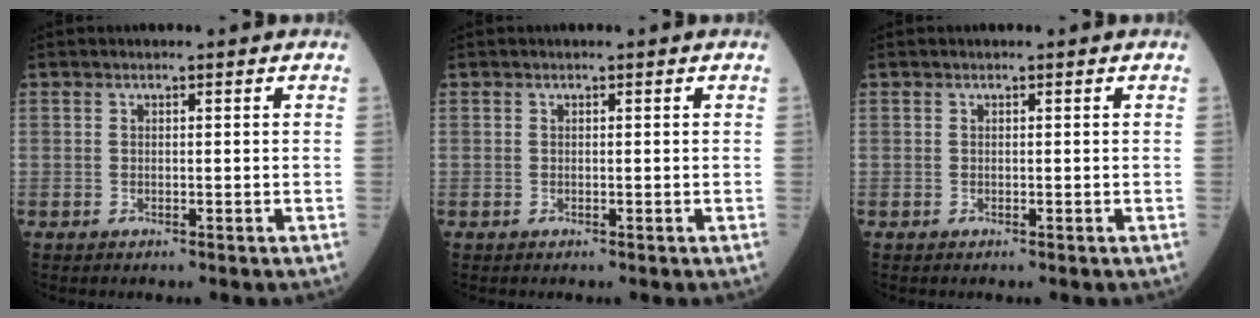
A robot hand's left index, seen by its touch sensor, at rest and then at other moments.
{"total": 0.0}
{"total": 0.0}